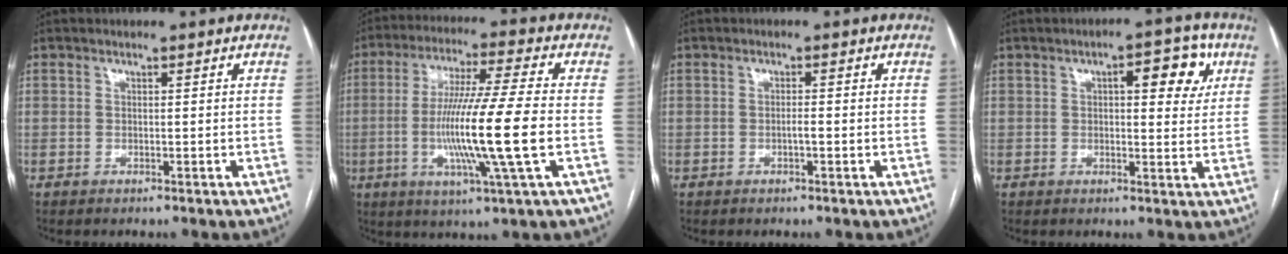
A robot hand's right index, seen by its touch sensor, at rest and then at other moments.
{"total": 15.4, "force": [-2.7, -1.2, 15.1], "torque": [-0.293, -0.017, -0.057]}
{"total": 1.2, "force": [-0.4, 0.0, 1.2], "torque": [-0.022, 0.001, -0.007]}
{"total": 7.1, "force": [2.7, 2.6, 6.0], "torque": [-0.070, 0.014, 0.030]}